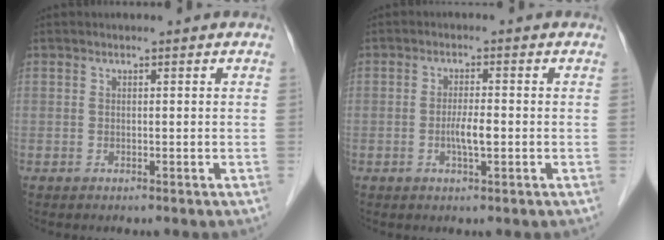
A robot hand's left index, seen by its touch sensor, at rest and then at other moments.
{"total": 2.9, "force": [-0.7, 0.4, 2.8], "torque": [-0.056, -0.001, -0.012]}